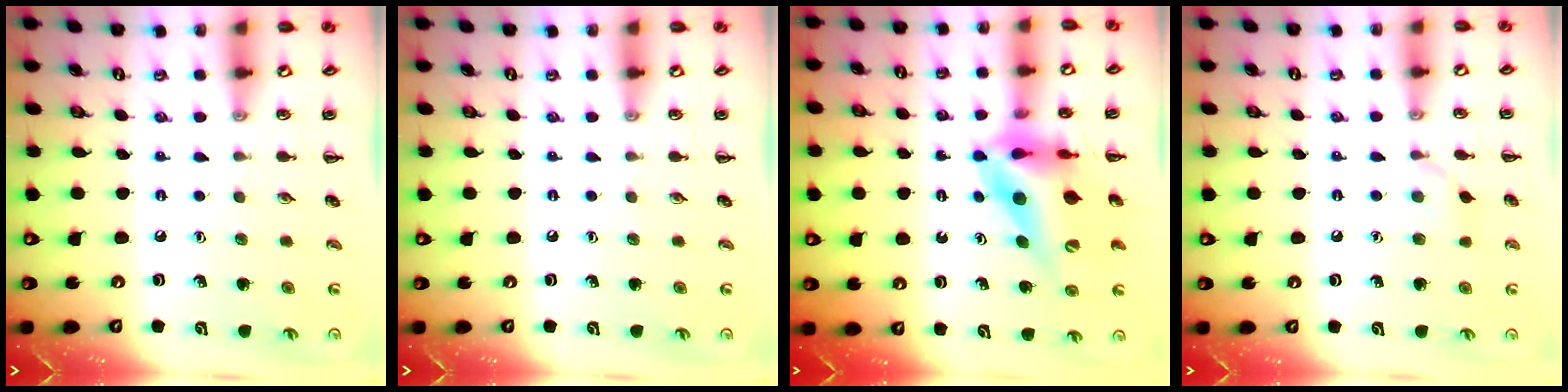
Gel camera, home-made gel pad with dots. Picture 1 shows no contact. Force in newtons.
{"total": 0.0}
{"total": 12.7, "press": 12.1, "slide": 3.8}
{"total": 6.6, "press": 6.2, "slide": 2.2}